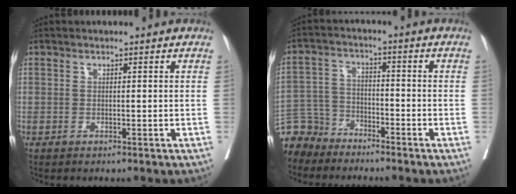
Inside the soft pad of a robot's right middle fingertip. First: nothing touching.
{"total": 7.4, "force": [-6.6, 3.1, -0.5], "torque": [0.009, 0.010, -0.134]}